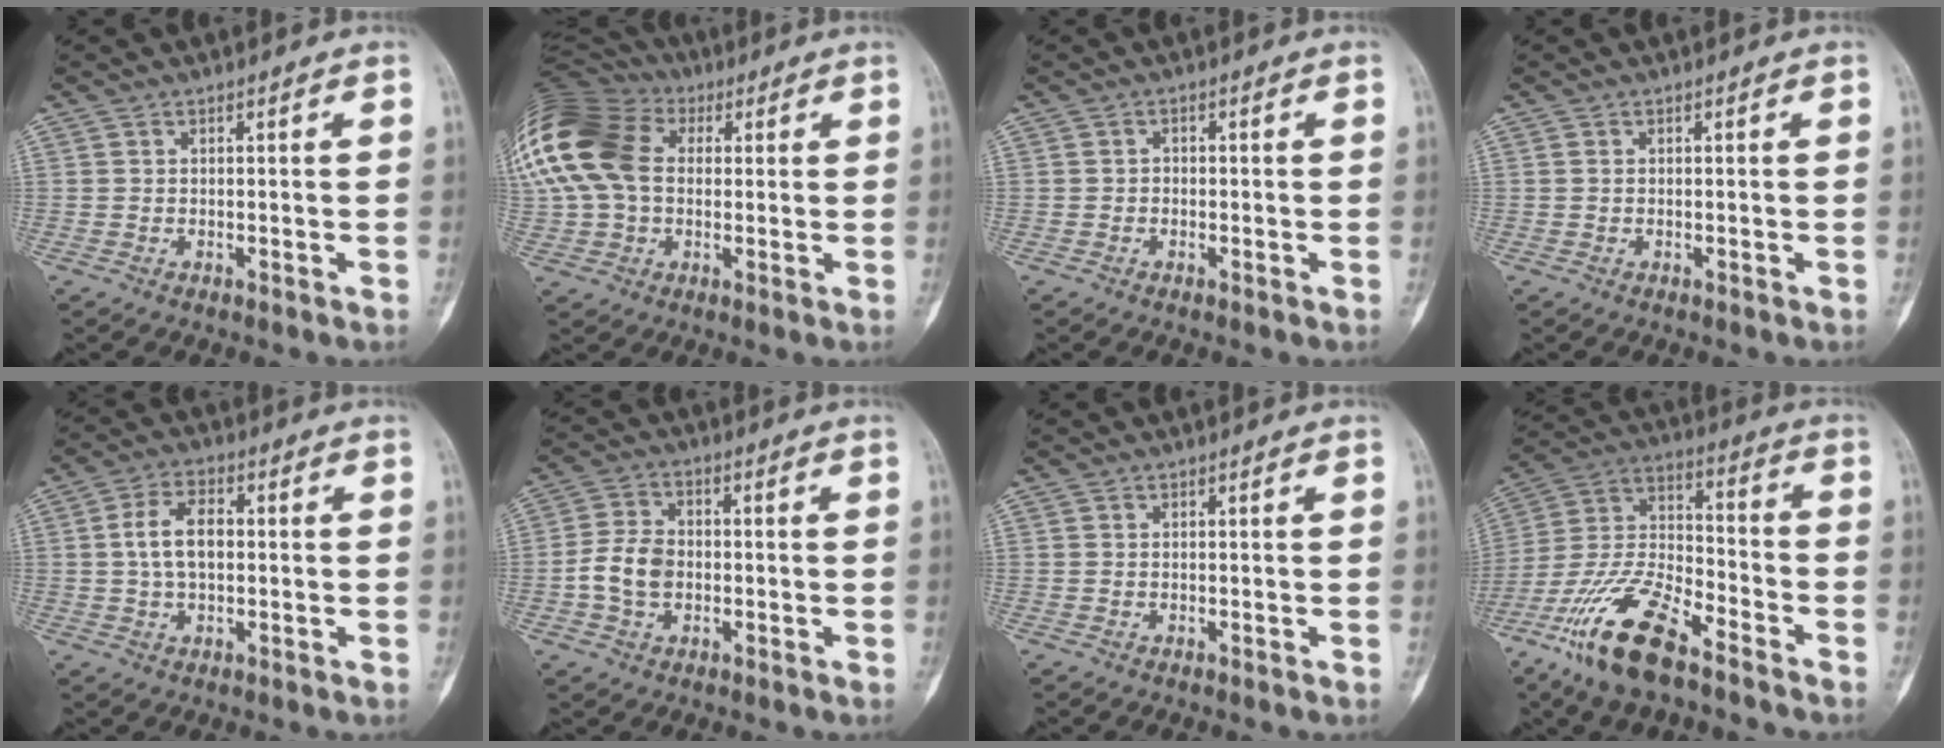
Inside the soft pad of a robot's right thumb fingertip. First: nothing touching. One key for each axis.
{"total": 24.6, "fx": 5.2, "fy": 17.6, "fz": 16.3, "tx": -0.388, "ty": 0.061, "tz": 0.099}
{"total": 0.6, "fx": -0.2, "fy": 0.5, "fz": 0.2, "tx": 0.006, "ty": 0.002, "tz": -0.007}
{"total": 0.0}
{"total": 7.3, "fx": 0.4, "fy": 4.2, "fz": 5.9, "tx": -0.104, "ty": 0.014, "tz": 0.004}
{"total": 7.3, "fx": -1.3, "fy": 5.4, "fz": 4.8, "tx": -0.084, "ty": 0.018, "tz": -0.030}
{"total": 0.0}
{"total": 17.8, "fx": -11.5, "fy": 6.3, "fz": 12.0, "tx": -0.241, "ty": 0.061, "tz": -0.218}